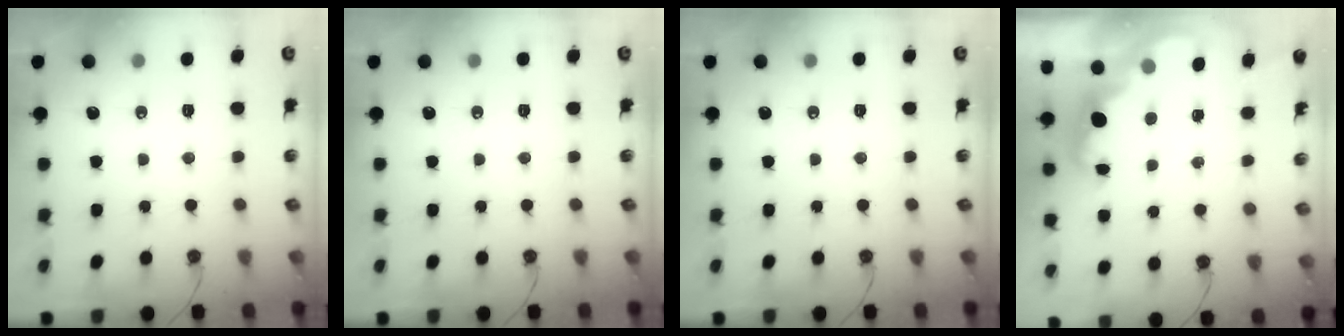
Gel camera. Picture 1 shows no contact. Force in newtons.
{"total": 0.0}
{"total": 0.0}
{"total": 2.3, "press": 2.2, "slide": 0.5}